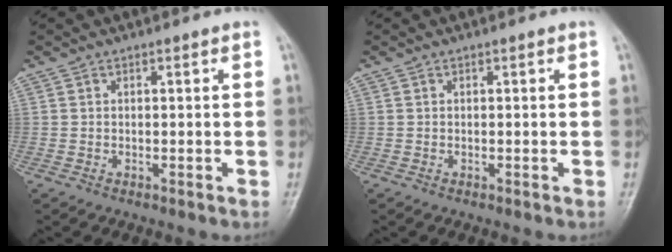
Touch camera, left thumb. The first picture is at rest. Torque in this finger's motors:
{"motor_torque": [0.44, -0.27, -0.05, 0.15, 0.06]}